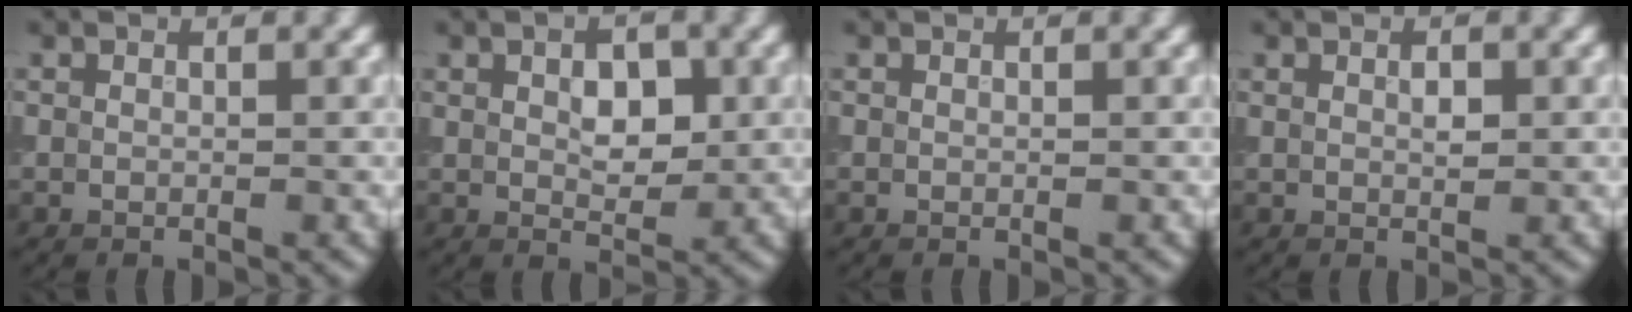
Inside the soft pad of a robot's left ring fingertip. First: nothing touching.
{"total": 3.3, "force": [0.7, 1.9, 2.6], "torque": [-0.041, 0.001, 0.013]}
{"total": 0.0}
{"total": 1.1, "force": [0.3, 0.5, 0.9], "torque": [-0.017, 0.001, 0.007]}